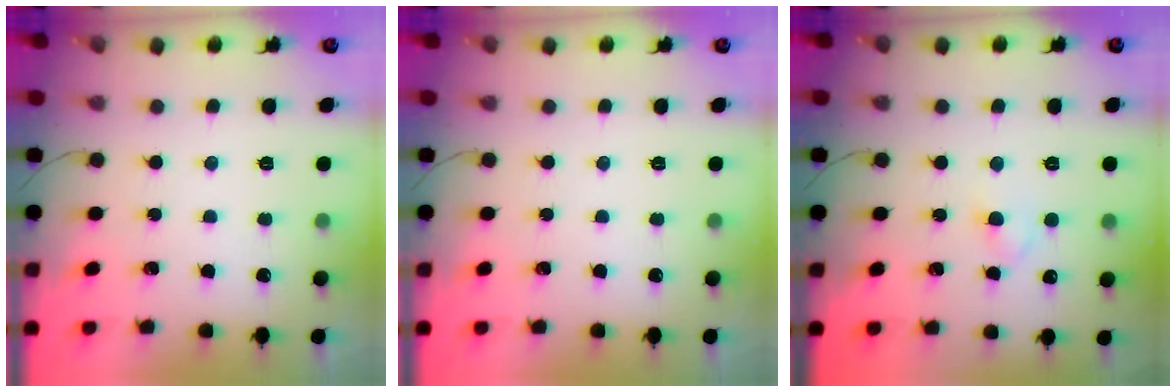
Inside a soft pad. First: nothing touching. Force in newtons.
{"total": 0.0}
{"total": 2.5, "press": 2.3, "slide": 1.0}